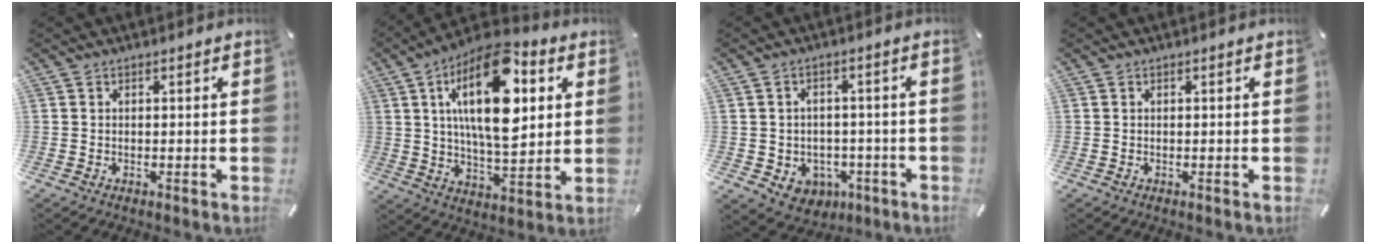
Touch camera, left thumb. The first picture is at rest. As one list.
[{"total": 22.4, "force": [7.2, 10.7, 18.3], "torque": [-0.320, -0.024, 0.108]}, {"total": 5.3, "force": [-0.6, 5.0, 1.5], "torque": [-0.029, 0.004, -0.008]}, {"total": 0.0}]